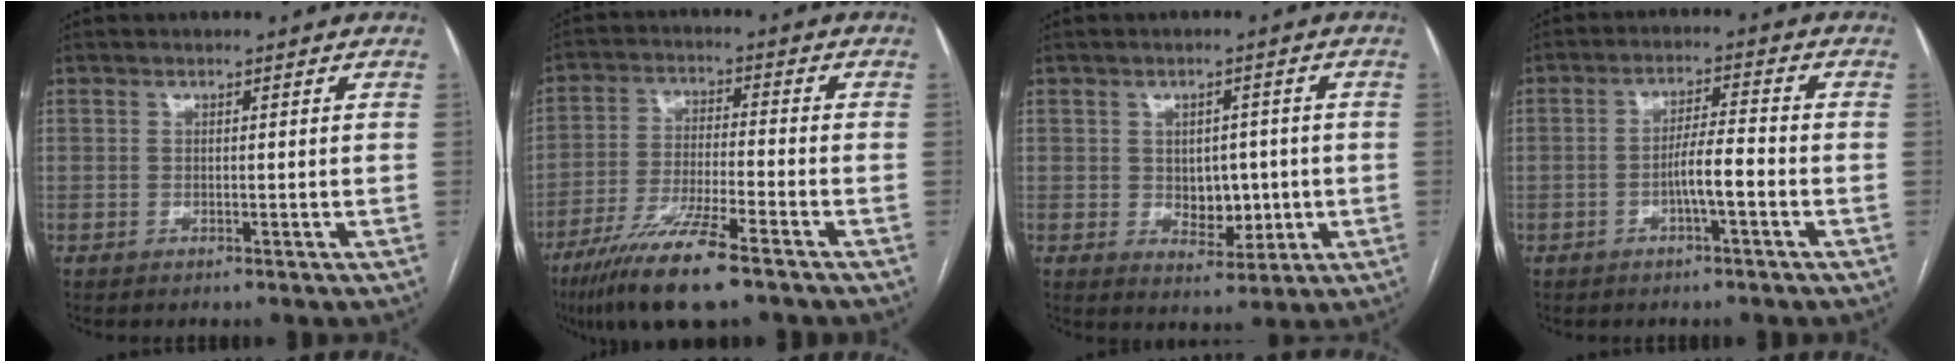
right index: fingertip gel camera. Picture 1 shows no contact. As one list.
[{"total": 12.0, "force": [-8.1, 1.0, 8.8], "torque": [-0.169, -0.030, -0.146]}, {"total": 5.5, "force": [-0.2, 3.7, 4.1], "torque": [-0.048, 0.003, 0.009]}, {"total": 4.8, "force": [-1.8, 0.4, 4.4], "torque": [-0.078, 0.009, -0.031]}]